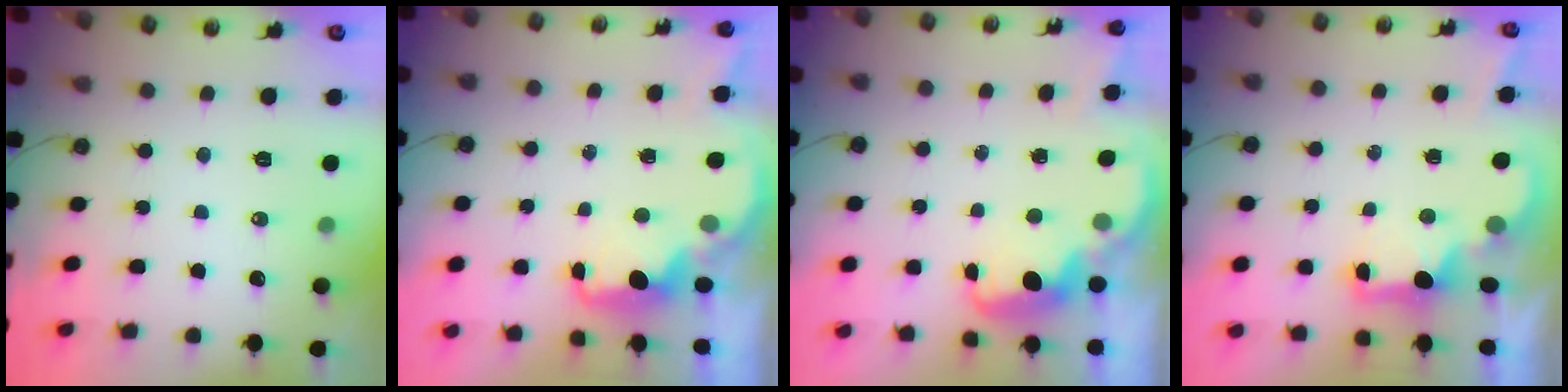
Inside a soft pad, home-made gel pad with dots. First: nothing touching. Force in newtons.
{"total": 2.3, "press": 2.1, "slide": 0.9}
{"total": 2.7, "press": 2.6, "slide": 0.5}
{"total": 2.4, "press": 2.3, "slide": 0.8}